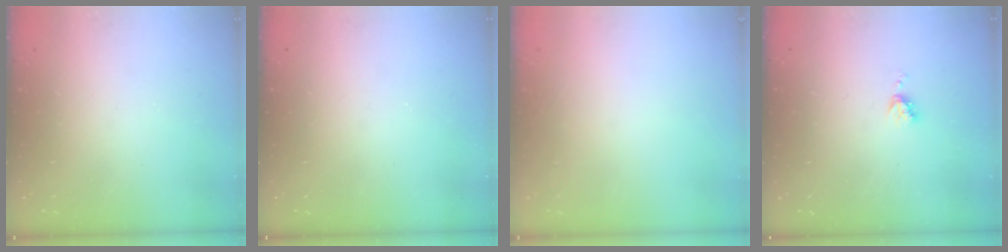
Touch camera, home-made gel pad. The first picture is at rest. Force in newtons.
{"total": 0.0}
{"total": 0.0}
{"total": 3.8, "press": 3.7, "slide": 0.6}